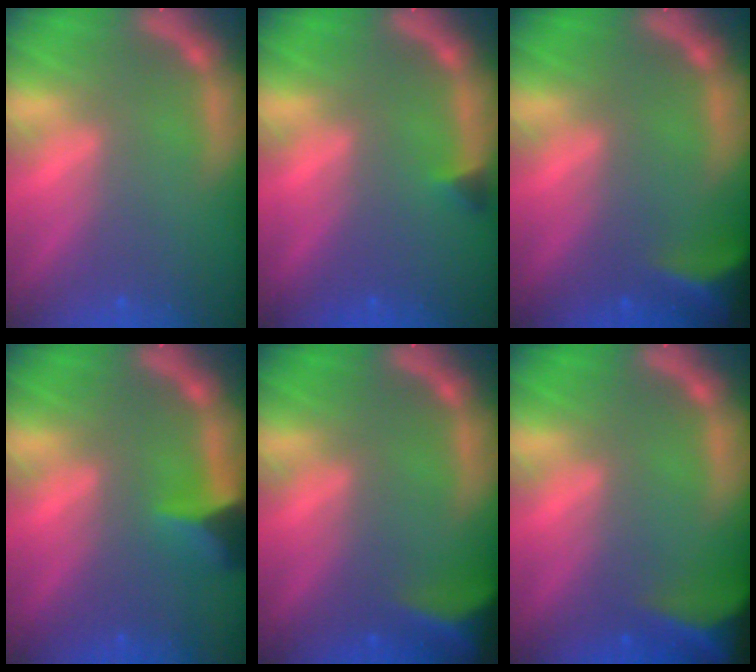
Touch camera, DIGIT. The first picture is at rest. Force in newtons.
{"total": 0.9}
{"total": 5.4}
{"total": 3.5}
{"total": 6.5}
{"total": 8.9}